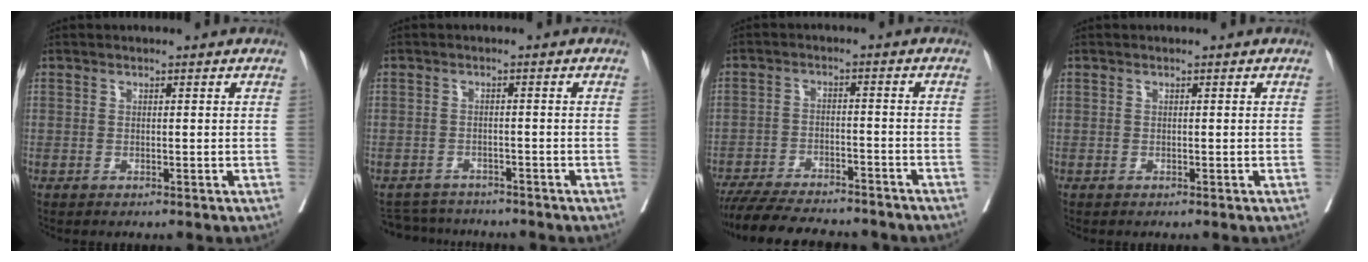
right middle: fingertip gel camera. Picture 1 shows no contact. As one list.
[{"total": 5.6, "force": [-5.4, 1.3, 0.2], "torque": [0.000, 0.003, -0.083]}, {"total": 17.3, "force": [-15.3, 3.4, 7.4], "torque": [-0.143, -0.018, -0.217]}, {"total": 0.0}]